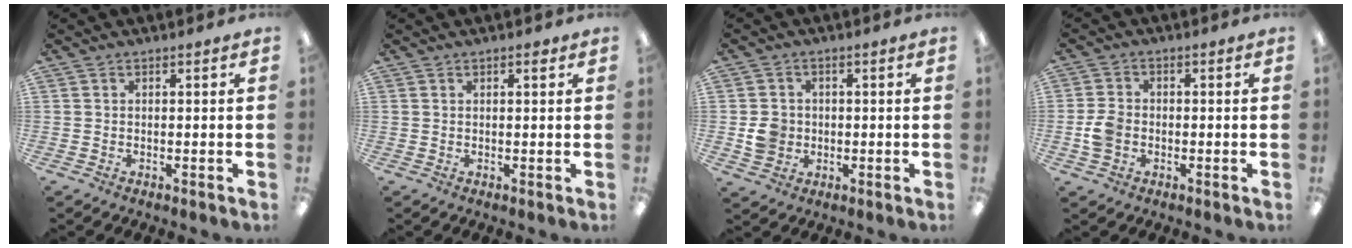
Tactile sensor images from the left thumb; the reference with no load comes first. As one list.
[{"total": 1.3, "force": [0.8, 0.4, 0.9], "torque": [-0.012, -0.002, 0.012]}, {"total": 4.9, "force": [-0.4, 4.6, 1.7], "torque": [-0.018, 0.005, -0.006]}, {"total": 4.9, "force": [-1.0, 3.8, 3.0], "torque": [-0.056, 0.007, -0.017]}]